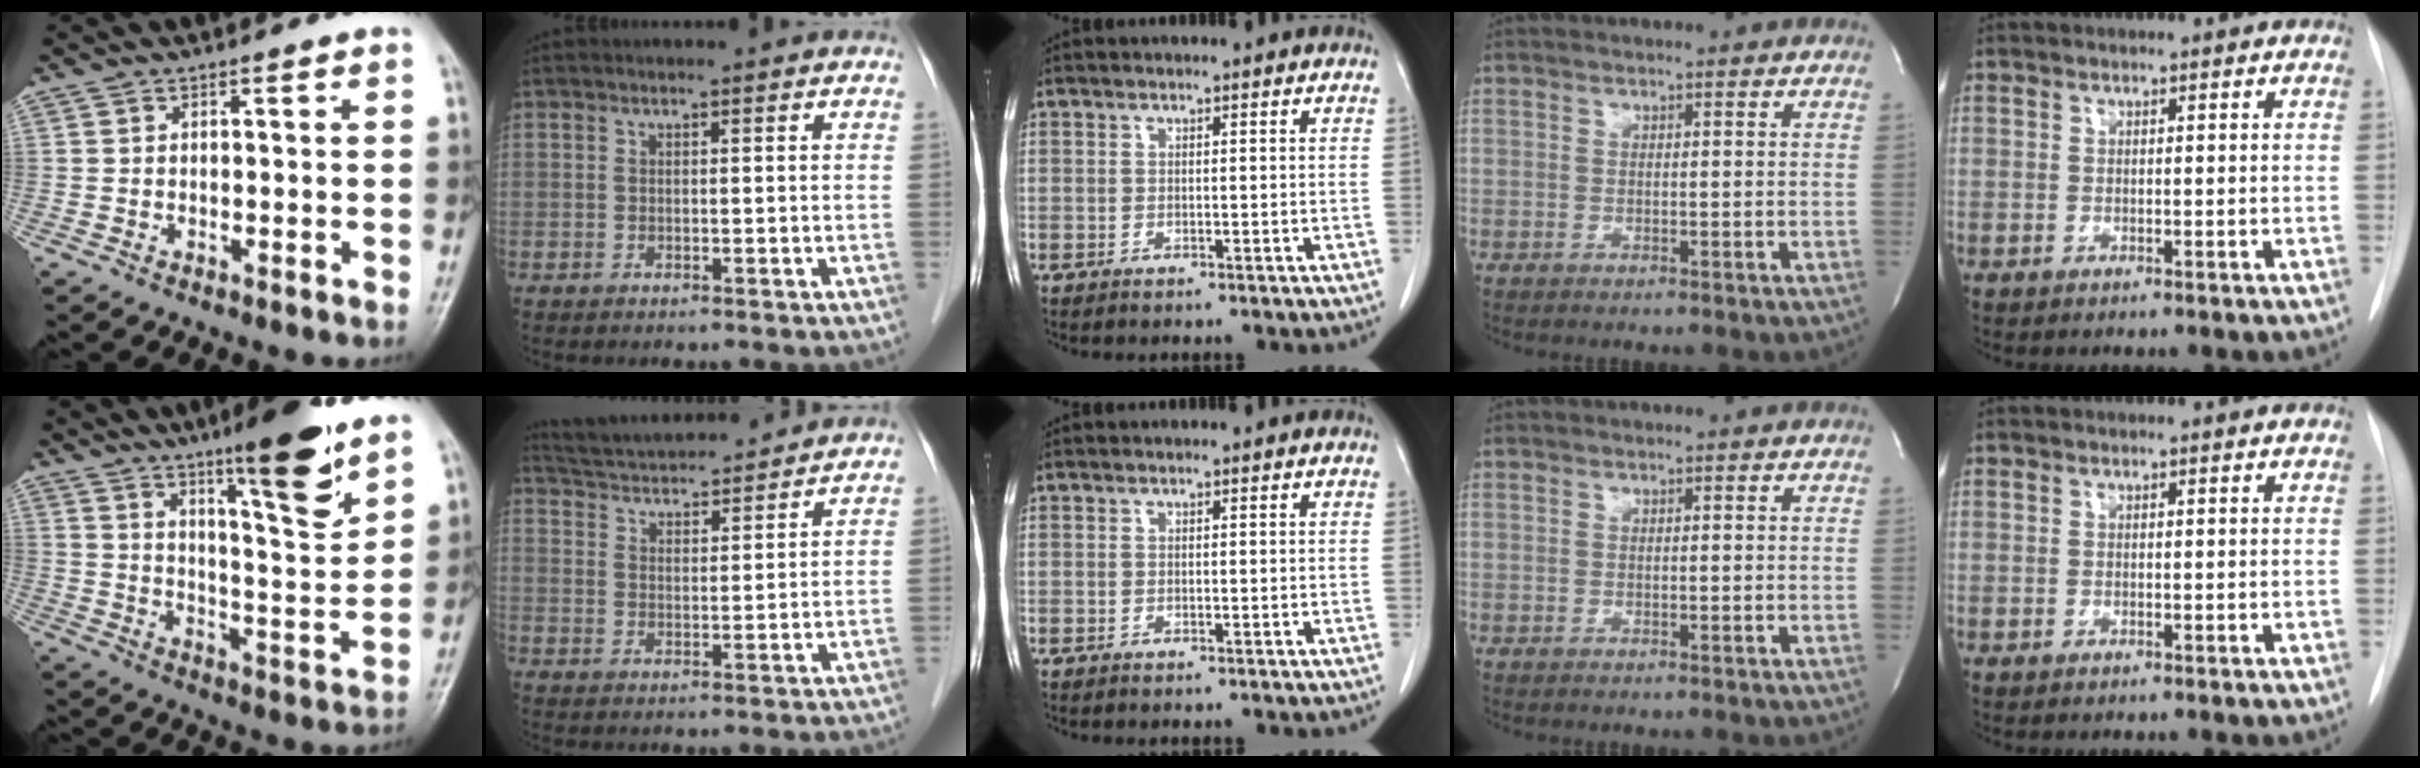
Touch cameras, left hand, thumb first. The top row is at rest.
{"thumb": {"total": 14.9, "force": [9.7, 2.6, 11.1], "torque": [-0.147, -0.066, 0.153]}, "index": {"total": 13.8, "force": [13.0, 1.7, 4.2], "torque": [-0.078, 0.026, 0.203]}}